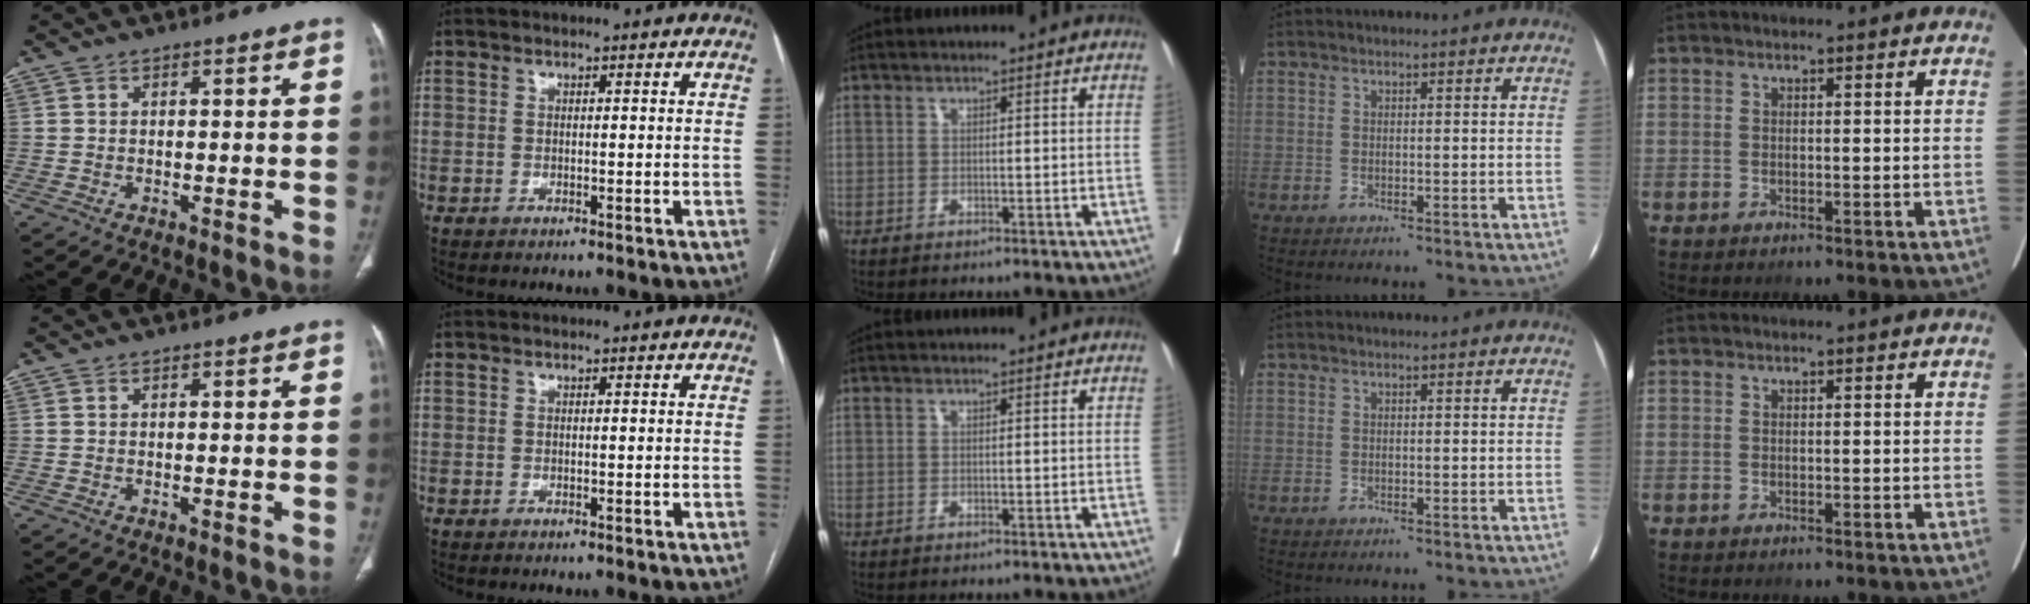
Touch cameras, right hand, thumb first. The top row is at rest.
{}